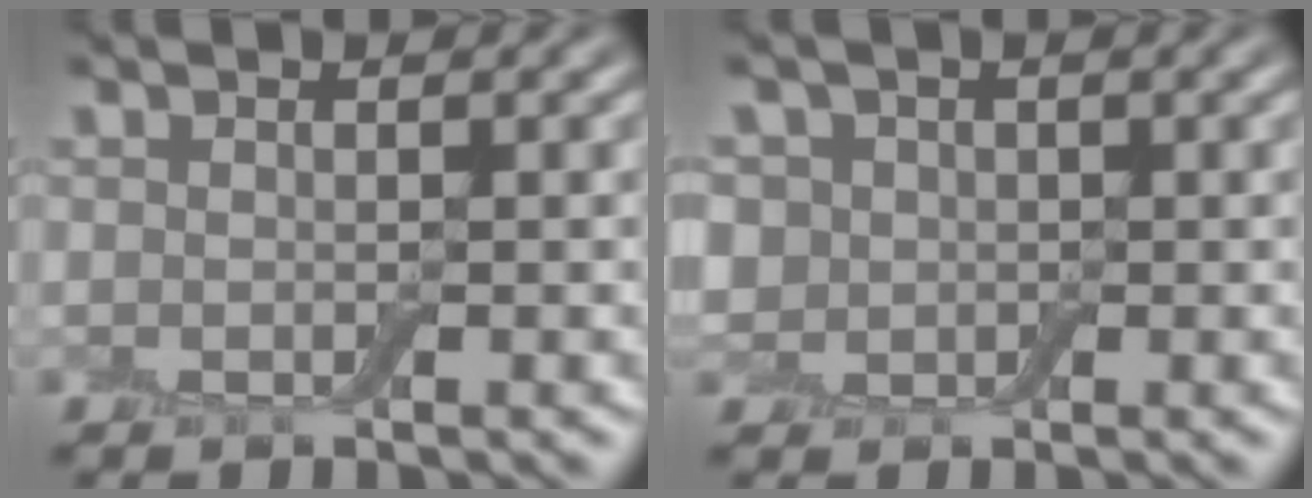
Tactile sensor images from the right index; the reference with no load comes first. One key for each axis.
{"total": 3.3, "fx": 0.9, "fy": 2.9, "fz": 1.2, "tx": -0.025, "ty": 0.010, "tz": 0.006}